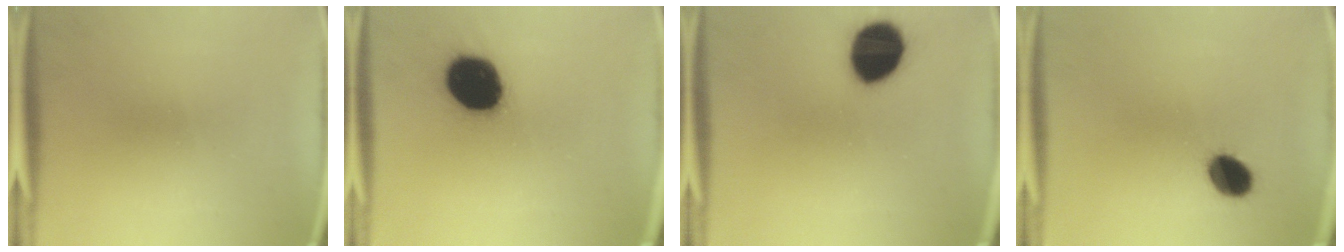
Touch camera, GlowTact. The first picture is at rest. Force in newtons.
{"total": 19.6}
{"total": 14.9}
{"total": 6.9}